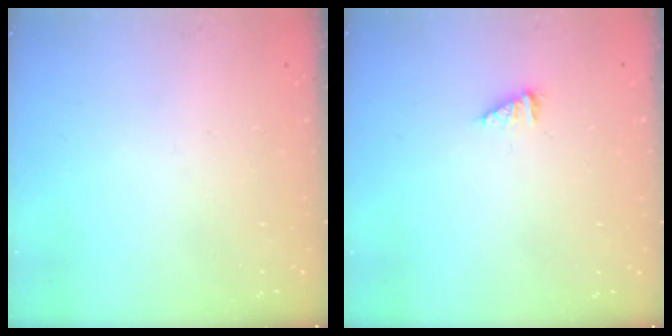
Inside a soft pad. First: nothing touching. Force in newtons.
{"total": 1.7, "press": 1.7, "slide": 0.2}